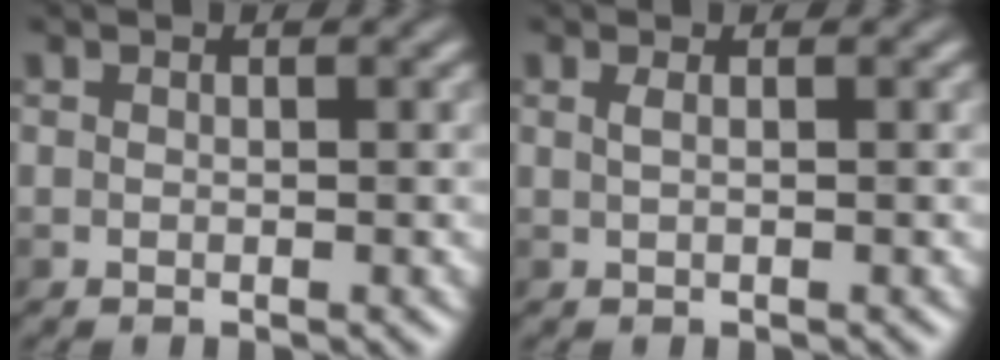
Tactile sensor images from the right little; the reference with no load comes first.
{"total": 0.8, "force": [0.3, 0.3, 0.7], "torque": [-0.011, 0.003, 0.003]}